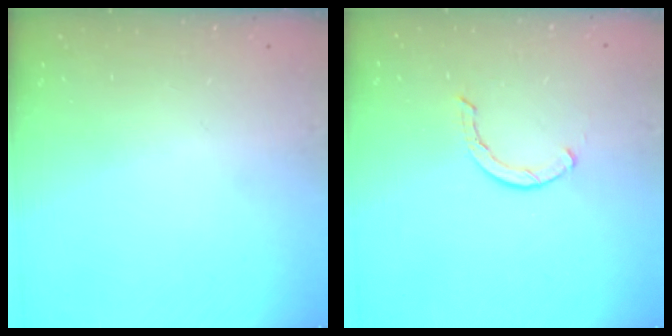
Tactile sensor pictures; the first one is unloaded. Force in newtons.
{"total": 1.7, "press": 1.6, "slide": 0.3}